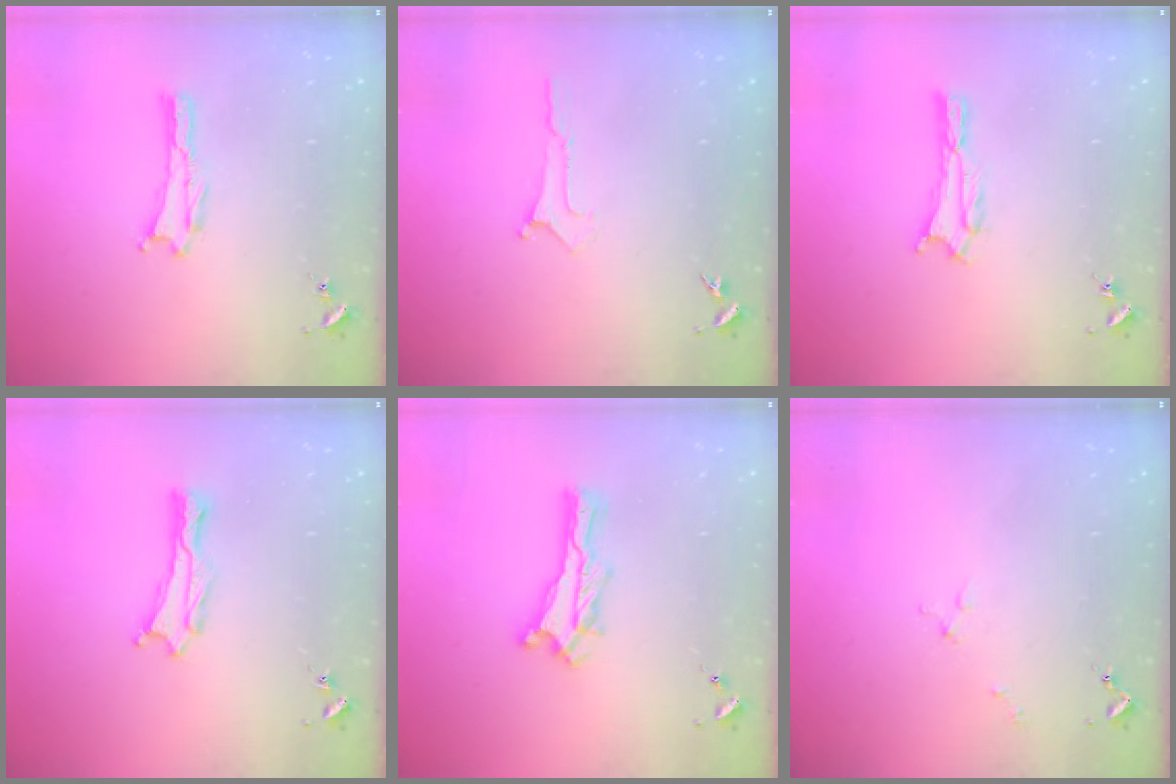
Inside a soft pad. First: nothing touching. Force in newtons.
{"total": 0.0}
{"total": 1.6, "press": 1.6, "slide": 0.2}
{"total": 0.0}
{"total": 0.0}
{"total": 1.7, "press": 1.7, "slide": 0.3}